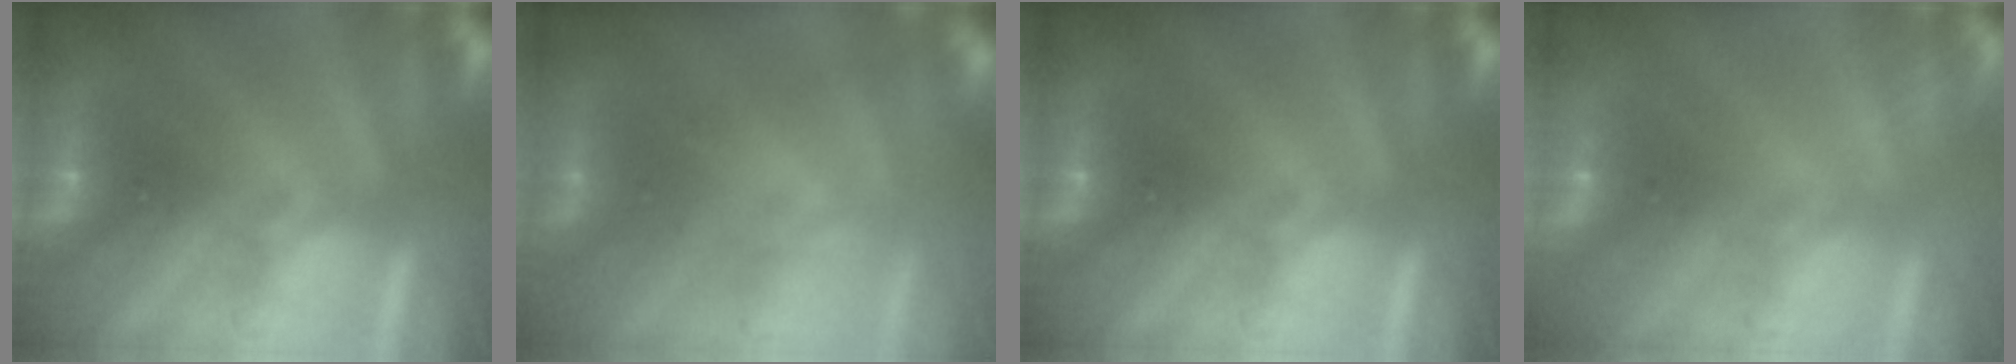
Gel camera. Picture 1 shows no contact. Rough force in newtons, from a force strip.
{"total": 3.4}
{"total": 0.0}
{"total": 2.1}